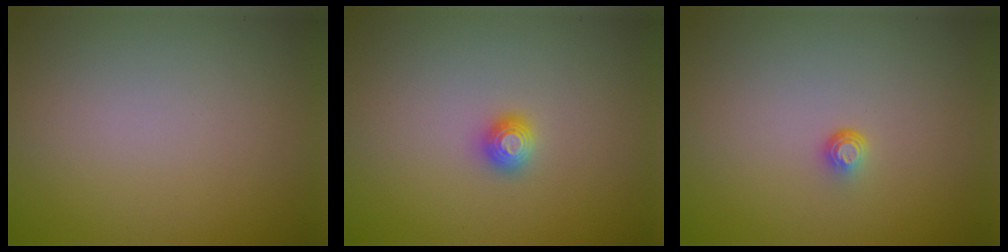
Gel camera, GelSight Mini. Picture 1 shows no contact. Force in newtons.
{"total": 1.2, "press": 1.2, "slide": 0.1}
{"total": 0.9, "press": 0.5, "slide": 0.7}